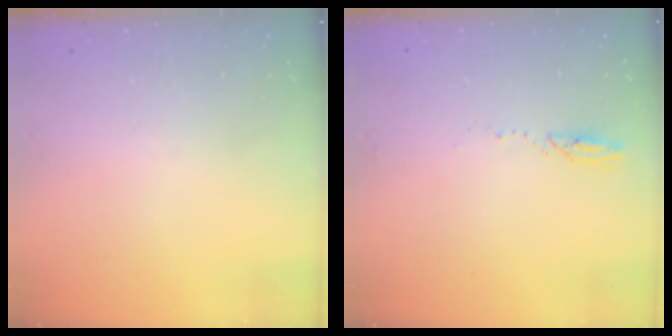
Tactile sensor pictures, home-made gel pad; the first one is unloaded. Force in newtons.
{"total": 2.6, "press": 2.6, "slide": 0.3}